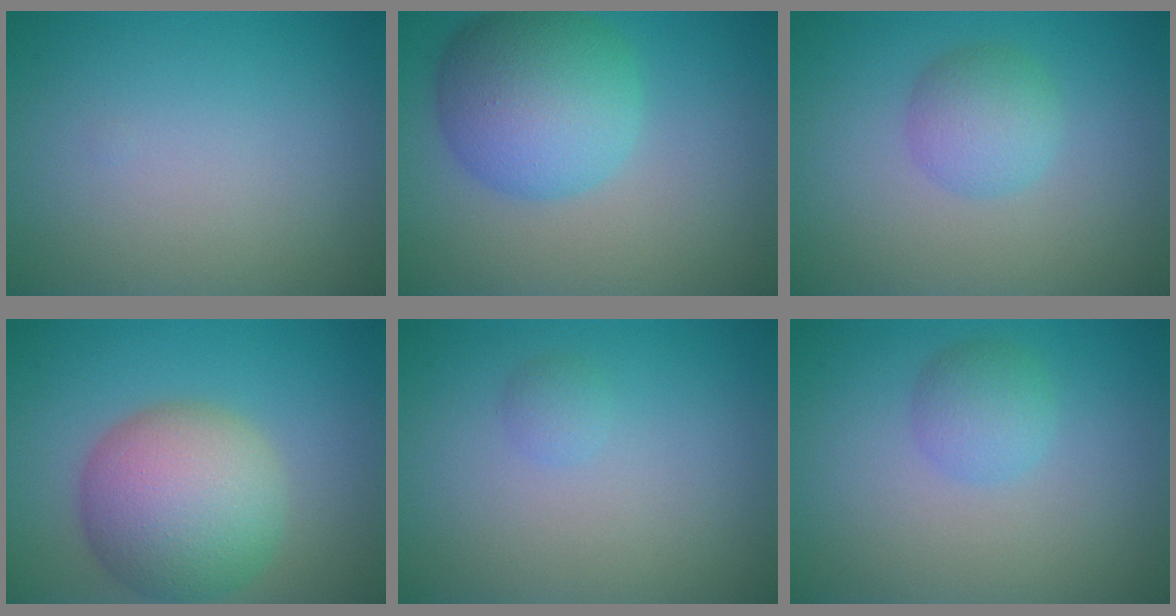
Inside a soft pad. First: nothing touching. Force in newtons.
{"total": 7.9, "press": 7.9, "slide": 0.2}
{"total": 2.9, "press": 2.9, "slide": 0.0}
{"total": 9.0, "press": 9.0, "slide": 0.3}
{"total": 0.9, "press": 0.8, "slide": 0.0}
{"total": 2.2, "press": 2.2, "slide": 0.0}